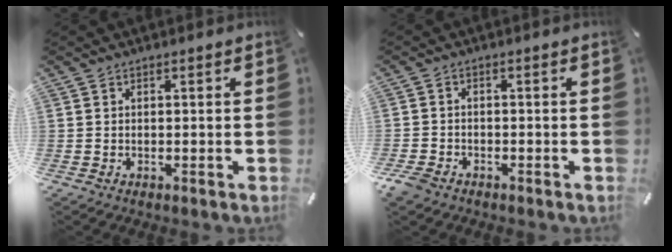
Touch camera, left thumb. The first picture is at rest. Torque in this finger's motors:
{"motor_torque": [-0.15, 0.35, 0.06, 0.09, 0.08]}